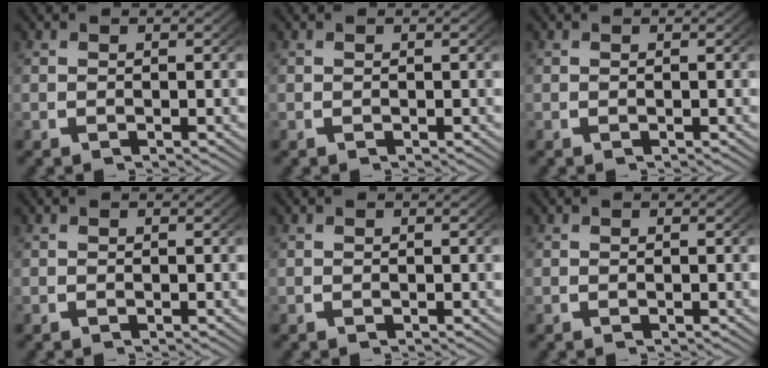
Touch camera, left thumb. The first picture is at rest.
{"total": 0.0}
{"total": 0.0}
{"total": 0.0}
{"total": 0.0}
{"total": 0.0}